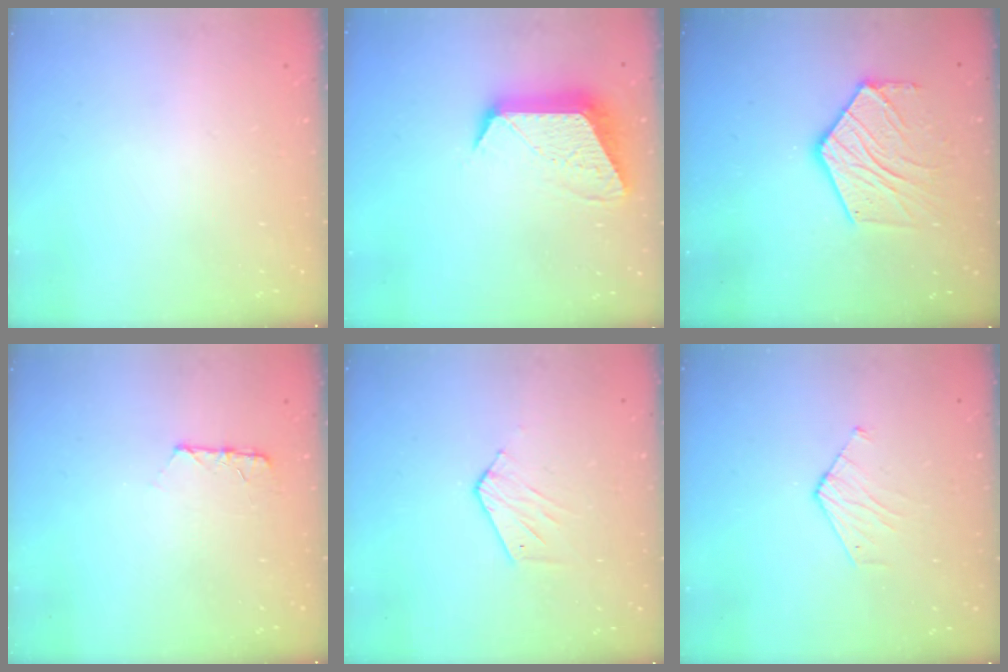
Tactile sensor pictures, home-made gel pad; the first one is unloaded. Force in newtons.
{"total": 12.1, "press": 12.1, "slide": 0.6}
{"total": 14.0, "press": 13.9, "slide": 1.0}
{"total": 5.9, "press": 5.9, "slide": 0.5}
{"total": 5.7, "press": 5.7, "slide": 0.6}
{"total": 3.7, "press": 3.6, "slide": 0.3}